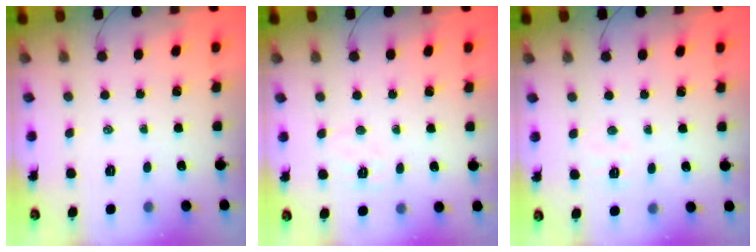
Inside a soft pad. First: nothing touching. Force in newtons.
{"total": 4.6, "press": 4.5, "slide": 1.1}
{"total": 3.0, "press": 2.9, "slide": 0.9}